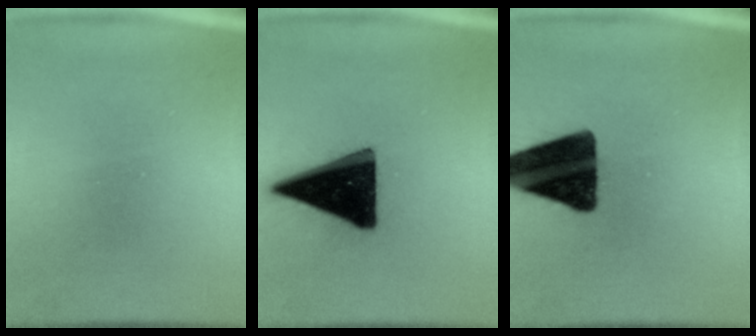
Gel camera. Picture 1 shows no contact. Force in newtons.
{"total": 19.1}
{"total": 16.6}